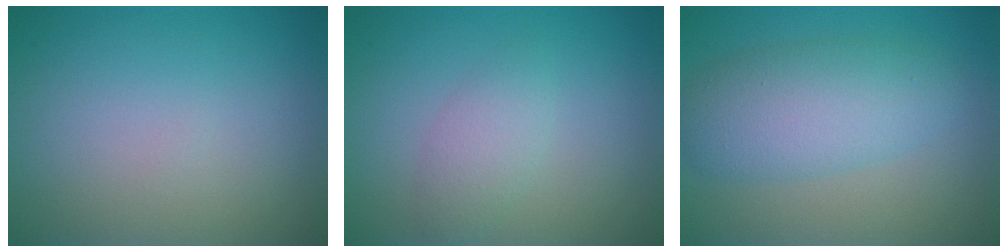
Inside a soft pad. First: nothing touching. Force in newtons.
{"total": 2.0, "press": 2.0, "slide": 0.1}
{"total": 5.4, "press": 5.4, "slide": 0.1}